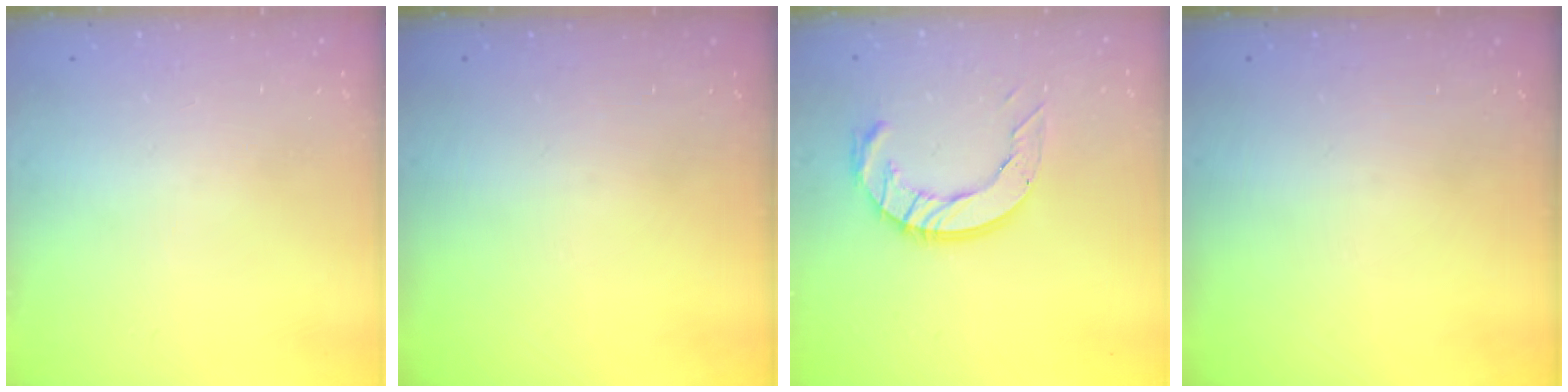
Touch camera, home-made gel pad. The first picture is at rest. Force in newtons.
{"total": 0.0}
{"total": 10.6, "press": 10.5, "slide": 0.9}
{"total": 0.0}